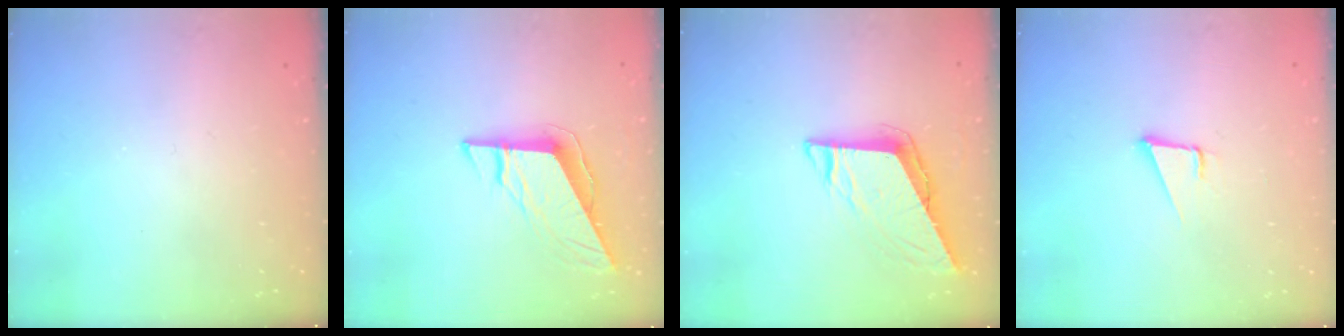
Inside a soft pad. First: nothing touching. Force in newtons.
{"total": 9.1, "press": 9.1, "slide": 0.3}
{"total": 7.7, "press": 7.7, "slide": 0.3}
{"total": 3.6, "press": 2.8, "slide": 2.3}